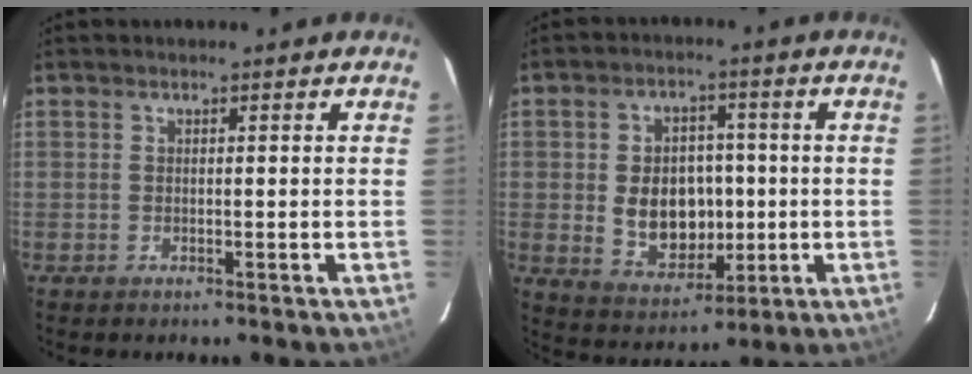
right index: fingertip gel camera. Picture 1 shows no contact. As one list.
[{"total": 10.8, "force": [-0.7, 8.2, 7.0], "torque": [-0.144, 0.005, 0.010]}]